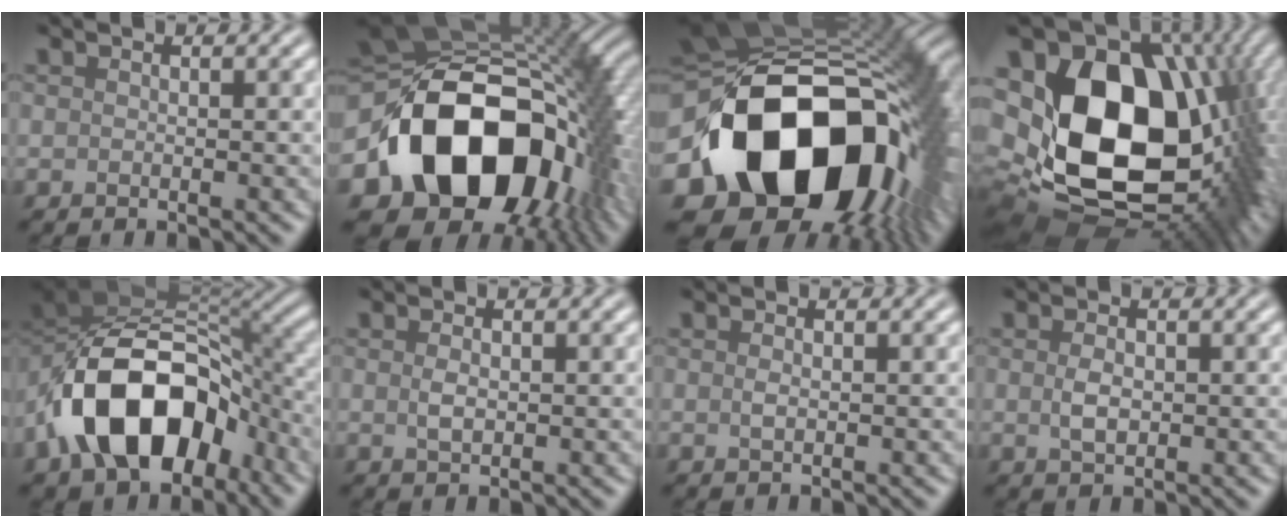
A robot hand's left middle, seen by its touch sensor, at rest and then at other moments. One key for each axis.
{"total": 18.5, "fx": -3.4, "fy": 13.2, "fz": 12.5, "tx": -0.236, "ty": -0.040, "tz": -0.034}
{"total": 20.9, "fx": -3.4, "fy": 14.6, "fz": 14.5, "tx": -0.289, "ty": -0.074, "tz": -0.013}
{"total": 20.5, "fx": 2.4, "fy": 14.2, "fz": 14.6, "tx": -0.278, "ty": -0.057, "tz": 0.098}
{"total": 13.8, "fx": -5.3, "fy": 8.3, "fz": 9.7, "tx": -0.169, "ty": 0.008, "tz": -0.102}
{"total": 1.2, "fx": 0.2, "fy": 0.7, "fz": 1.0, "tx": -0.023, "ty": 0.001, "tz": 0.005}
{"total": 0.6, "fx": 0.1, "fy": 0.3, "fz": 0.6, "tx": -0.014, "ty": 0.001, "tz": 0.002}
{"total": 1.7, "fx": 0.1, "fy": 1.0, "fz": 1.4, "tx": -0.031, "ty": 0.001, "tz": 0.004}